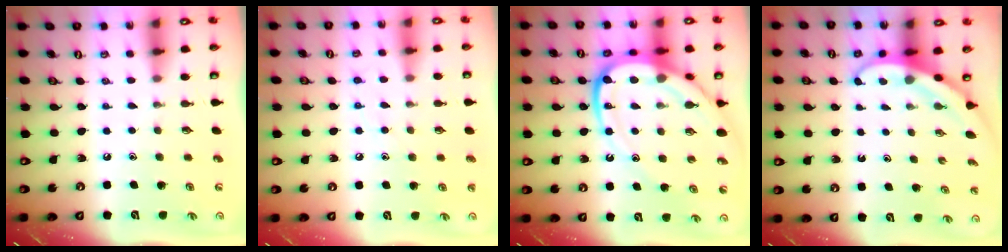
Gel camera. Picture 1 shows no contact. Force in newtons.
{"total": 9.3, "press": 9.3, "slide": 0.6}
{"total": 19.8, "press": 19.7, "slide": 2.1}
{"total": 3.6, "press": 3.6, "slide": 0.1}